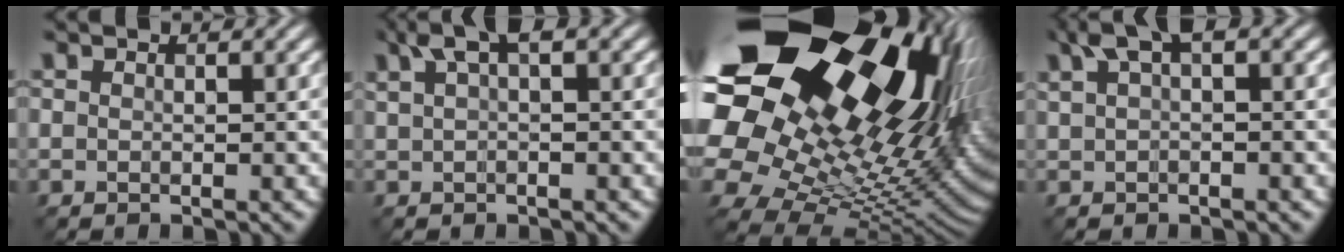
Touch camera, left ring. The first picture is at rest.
{"total": 3.3, "force": [1.8, 0.9, 2.6], "torque": [-0.046, 0.010, 0.034]}
{"total": 23.3, "force": [8.0, 15.2, 15.7], "torque": [-0.316, 0.017, 0.135]}
{"total": 3.4, "force": [1.8, 1.0, 2.7], "torque": [-0.047, 0.013, 0.030]}